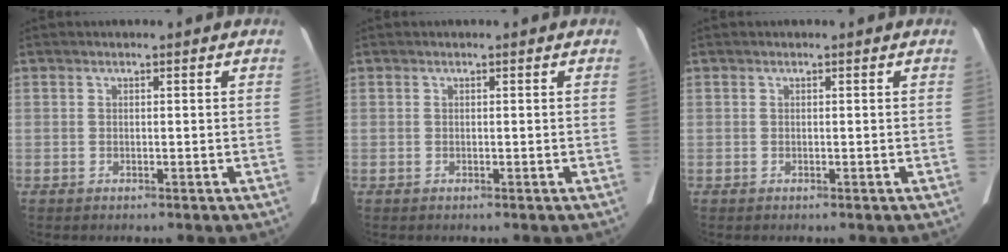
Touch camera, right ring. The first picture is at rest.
{"total": 0.0}
{"total": 0.0}